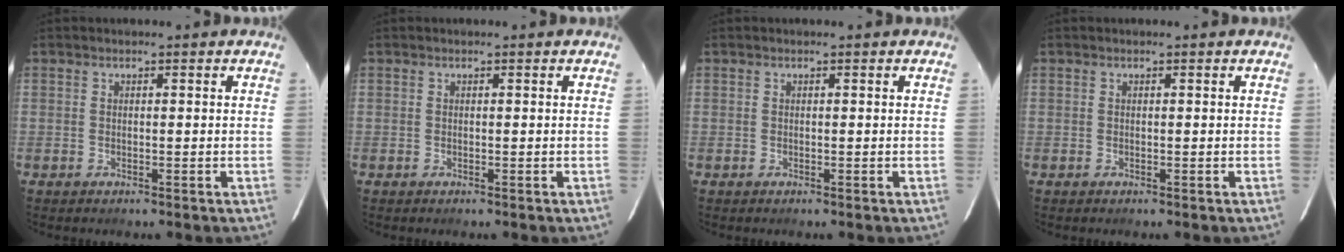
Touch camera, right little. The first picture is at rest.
{"total": 0.0}
{"total": 0.0}
{"total": 0.0}